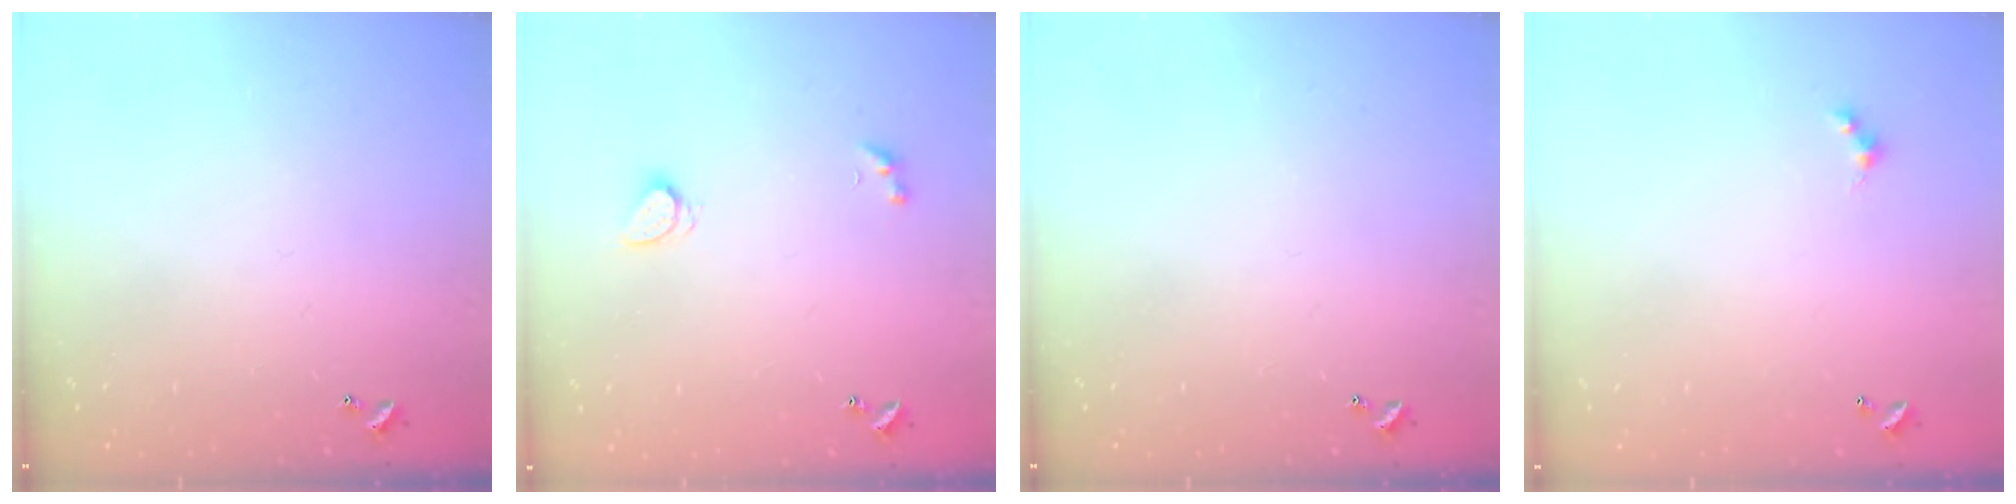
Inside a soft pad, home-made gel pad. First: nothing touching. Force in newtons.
{"total": 2.1, "press": 2.0, "slide": 0.4}
{"total": 0.0}
{"total": 1.5, "press": 1.4, "slide": 0.3}